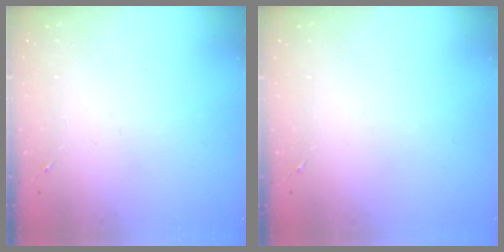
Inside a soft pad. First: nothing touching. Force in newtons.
{"total": 0.0}